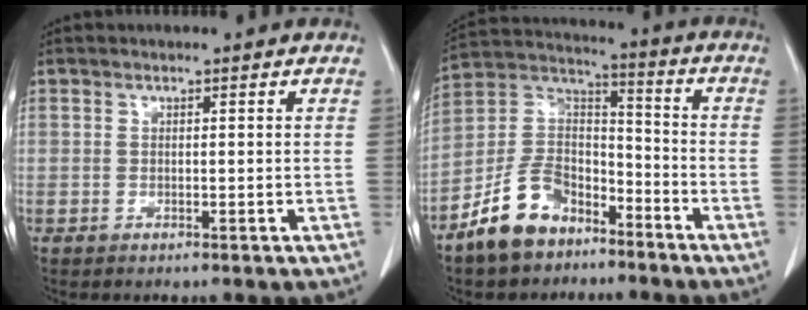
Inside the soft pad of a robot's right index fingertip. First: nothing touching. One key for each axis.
{"total": 11.9, "fx": -8.0, "fy": 6.7, "fz": 5.8, "tx": -0.128, "ty": 0.022, "tz": -0.153}